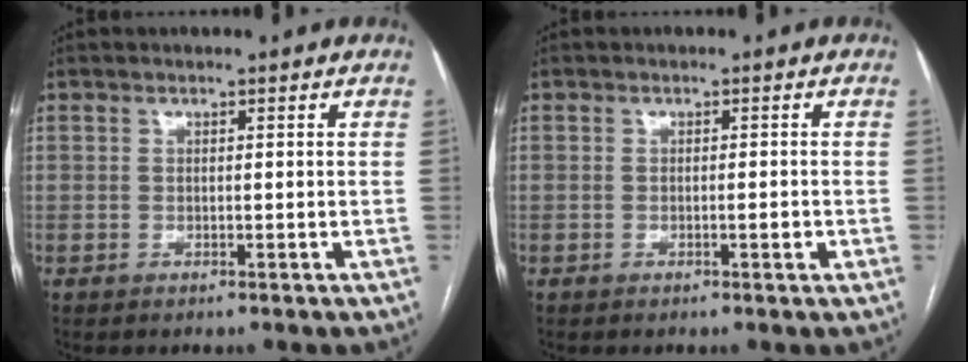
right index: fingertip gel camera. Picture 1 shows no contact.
{"total": 1.3, "force": [-0.5, 0.2, 1.2], "torque": [-0.020, 0.000, -0.008]}